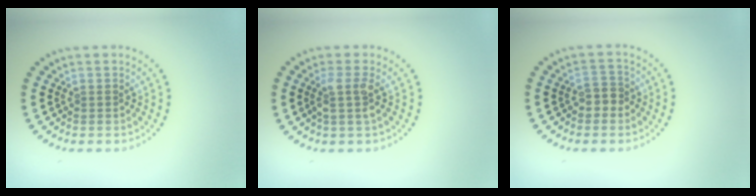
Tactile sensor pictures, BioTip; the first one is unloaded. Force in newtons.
{"total": 2.0, "press": 1.6, "slide": 1.2}
{"total": 1.9, "press": 1.8, "slide": 0.6}